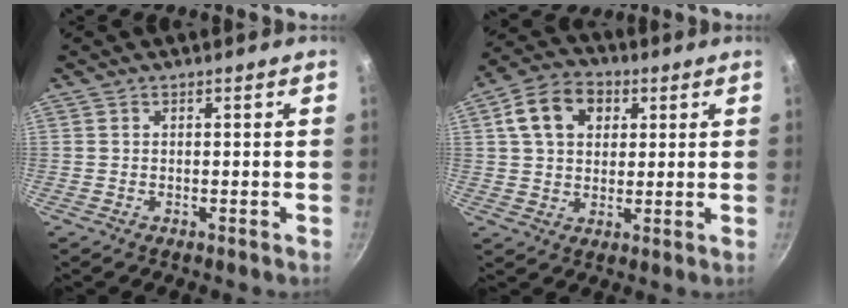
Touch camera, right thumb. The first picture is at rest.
{"total": 11.1, "force": [3.5, 8.2, 6.6], "torque": [-0.098, 0.009, 0.047]}